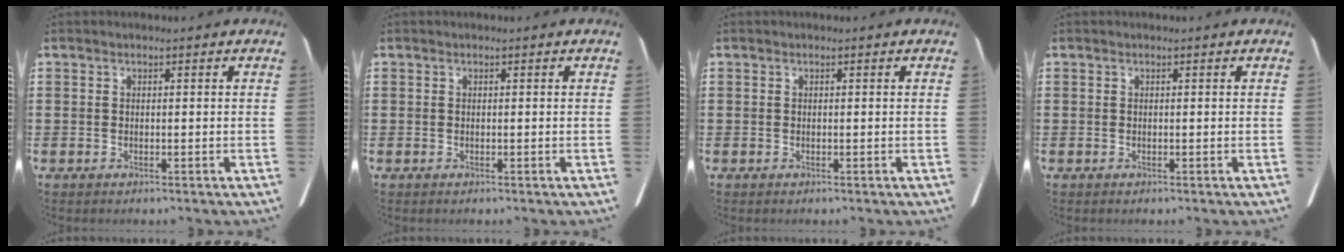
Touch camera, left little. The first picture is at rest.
{"total": 0.0}
{"total": 0.0}
{"total": 0.0}